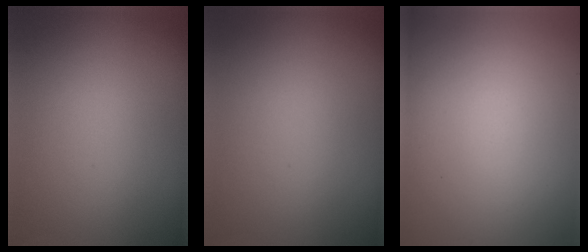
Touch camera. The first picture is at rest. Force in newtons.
{"total": 0.0}
{"total": 0.0}